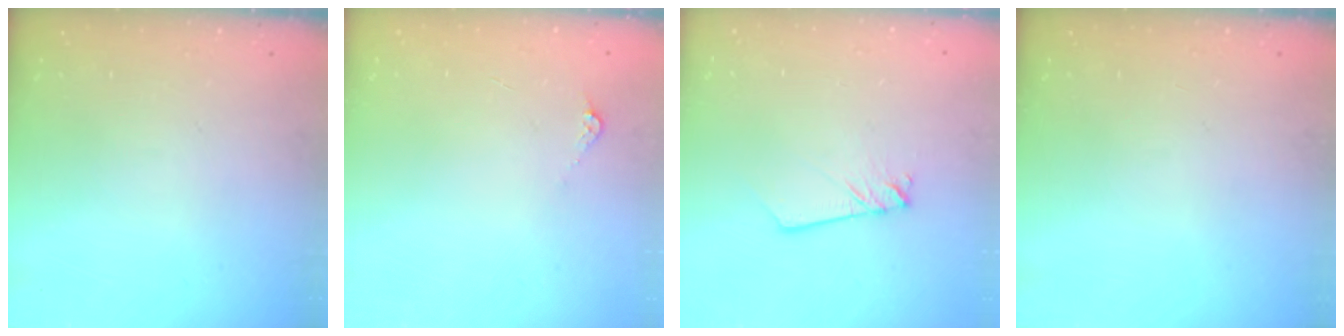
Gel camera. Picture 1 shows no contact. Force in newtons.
{"total": 4.8, "press": 4.8, "slide": 0.6}
{"total": 2.4, "press": 2.4, "slide": 0.2}
{"total": 0.0}